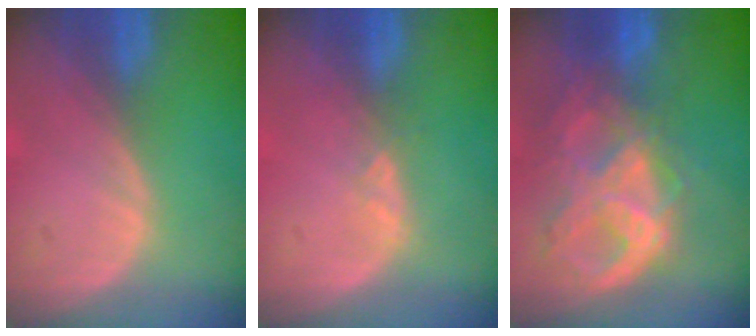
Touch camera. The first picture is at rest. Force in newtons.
{"total": 1.6, "press": 1.5, "slide": 0.7}
{"total": 10.6, "press": 8.9, "slide": 5.7}